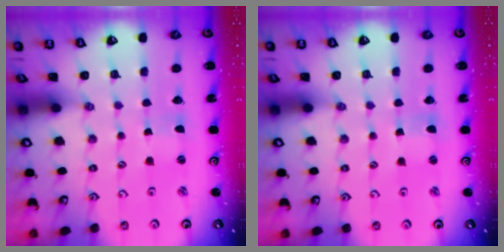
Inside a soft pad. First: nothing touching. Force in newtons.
{"total": 0.7, "press": 0.7, "slide": 0.2}